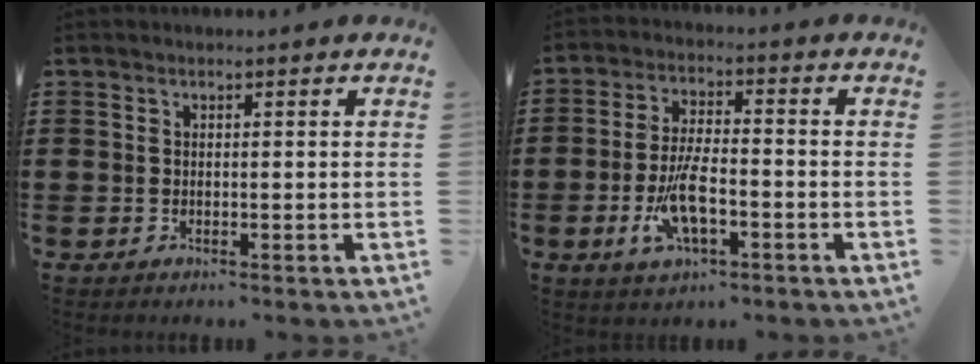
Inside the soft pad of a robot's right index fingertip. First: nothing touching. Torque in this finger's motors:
{"motor_torque": [2.14, 0.00, 0.36, 0.07]}